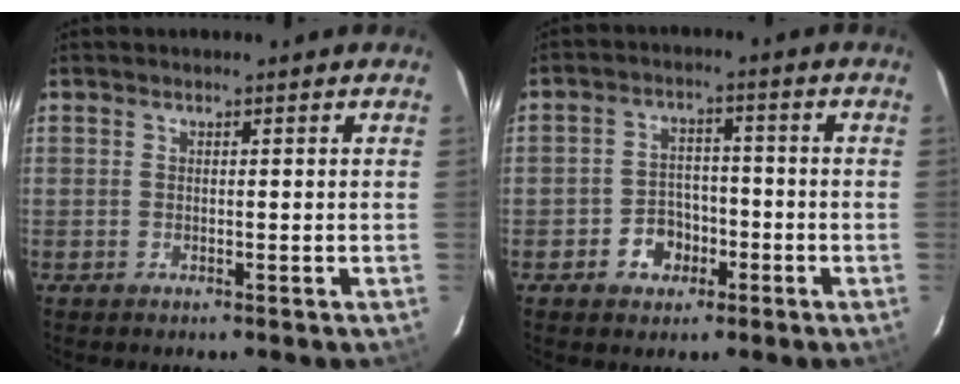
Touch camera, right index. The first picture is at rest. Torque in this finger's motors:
{"motor_torque": [0.17, 0.02, -0.04, -0.19]}